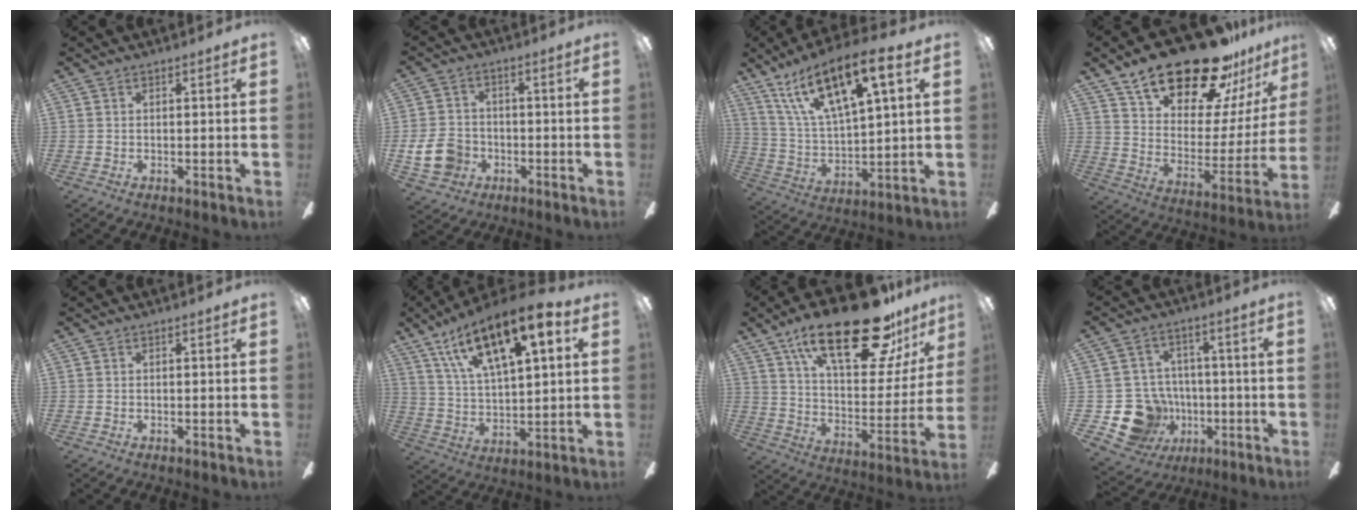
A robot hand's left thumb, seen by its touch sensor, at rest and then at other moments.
{"total": 9.6, "force": [-2.8, 7.9, 4.8], "torque": [-0.112, 0.025, -0.049]}
{"total": 18.6, "force": [12.0, 5.8, 13.0], "torque": [-0.252, -0.055, 0.203]}
{"total": 25.0, "force": [19.5, 9.2, 12.7], "torque": [-0.208, -0.129, 0.341]}
{"total": 0.0}
{"total": 18.3, "force": [11.4, 6.6, 12.7], "torque": [-0.228, -0.046, 0.195]}
{"total": 28.3, "force": [18.3, 10.4, 19.0], "torque": [-0.294, -0.102, 0.302]}
{"total": 14.6, "force": [-4.8, 12.8, 5.1], "torque": [-0.106, 0.035, -0.068]}